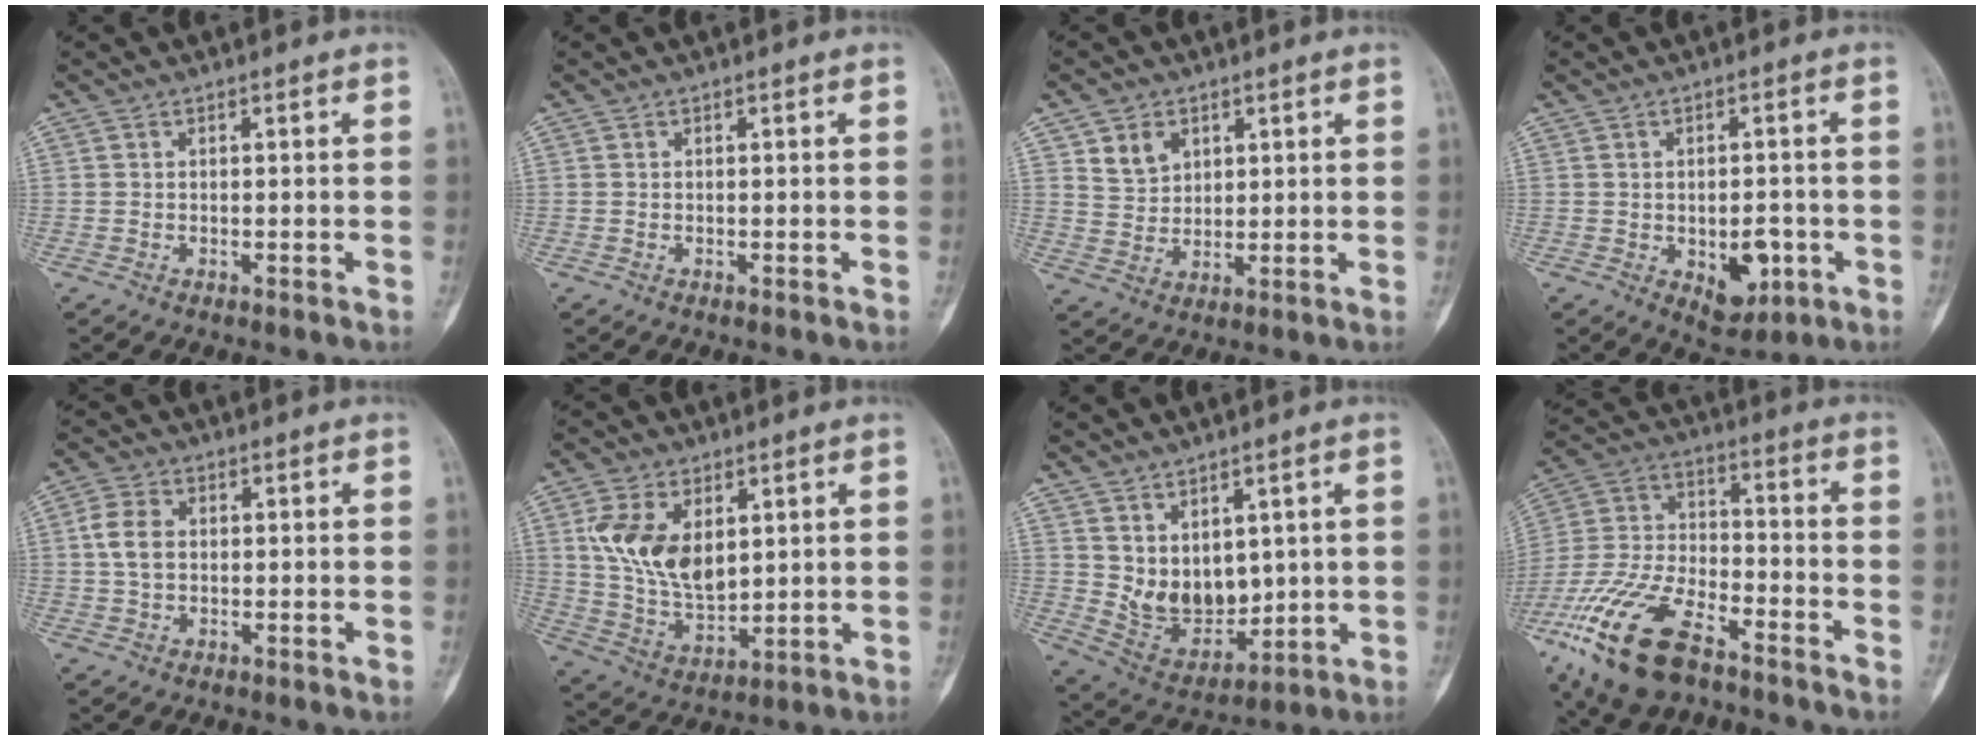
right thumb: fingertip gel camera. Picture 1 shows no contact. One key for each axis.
{"total": 0.0}
{"total": 5.9, "fx": 2.9, "fy": 4.6, "fz": 2.4, "tx": -0.021, "ty": -0.020, "tz": 0.060}
{"total": 7.6, "fx": -2.0, "fy": 4.5, "fz": 5.8, "tx": -0.049, "ty": 0.005, "tz": -0.015}
{"total": 5.3, "fx": 0.6, "fy": 3.7, "fz": 3.7, "tx": -0.073, "ty": 0.007, "tz": 0.007}
{"total": 14.0, "fx": 4.1, "fy": 8.5, "fz": 10.3, "tx": -0.177, "ty": -0.018, "tz": 0.091}
{"total": 10.4, "fx": 2.1, "fy": 7.0, "fz": 7.4, "tx": -0.083, "ty": -0.031, "tz": 0.070}
{"total": 19.7, "fx": -11.7, "fy": 8.9, "fz": 13.2, "tx": -0.282, "ty": 0.041, "tz": -0.222}